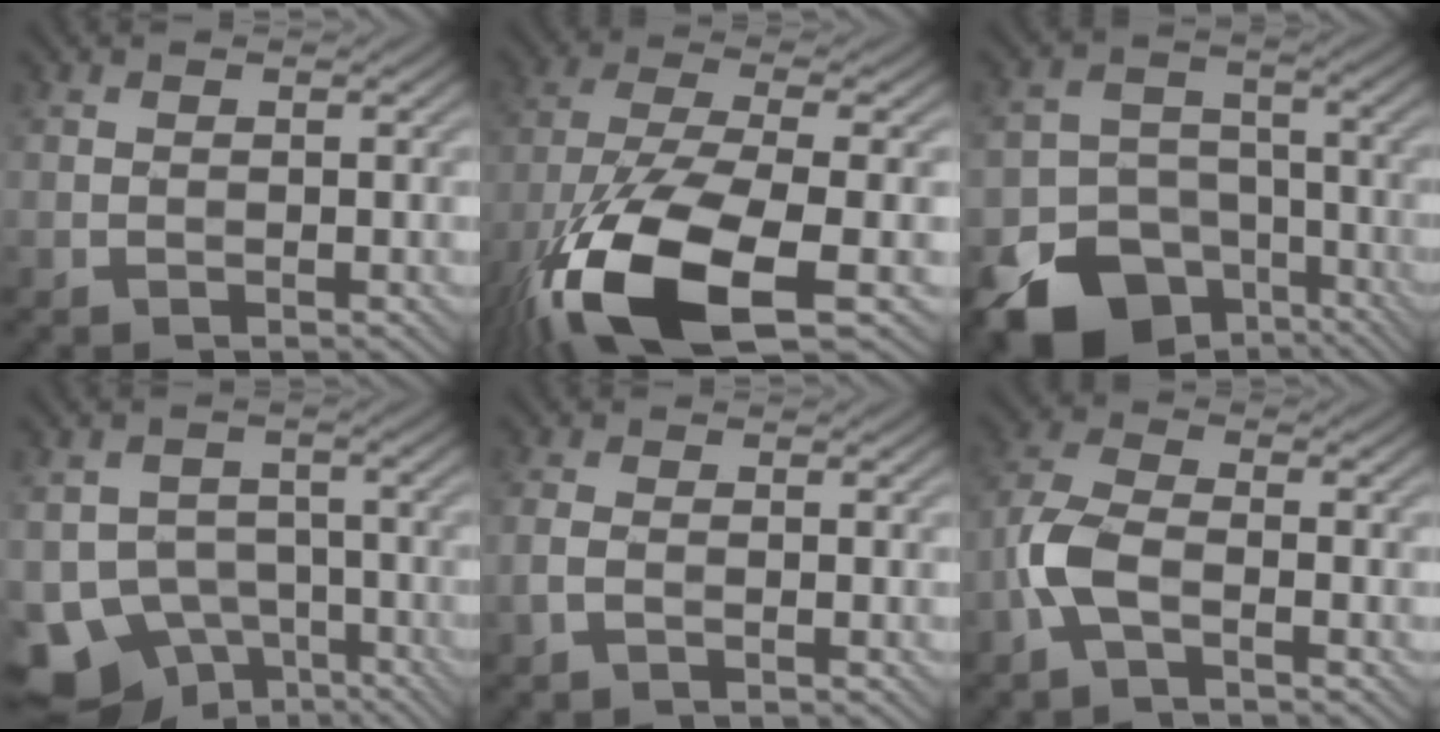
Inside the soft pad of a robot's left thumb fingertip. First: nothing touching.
{"total": 15.9, "force": [-8.2, 5.6, 12.4], "torque": [-0.276, -0.028, -0.159]}
{"total": 14.6, "force": [-9.3, 9.7, 5.9], "torque": [-0.132, -0.041, -0.147]}
{"total": 10.2, "force": [-6.3, 7.3, 3.3], "torque": [-0.074, -0.017, -0.100]}
{"total": 1.3, "force": [-0.6, 0.6, 1.0], "torque": [-0.030, 0.001, -0.017]}
{"total": 5.0, "force": [-2.2, 2.1, 4.1], "torque": [-0.104, 0.007, -0.058]}